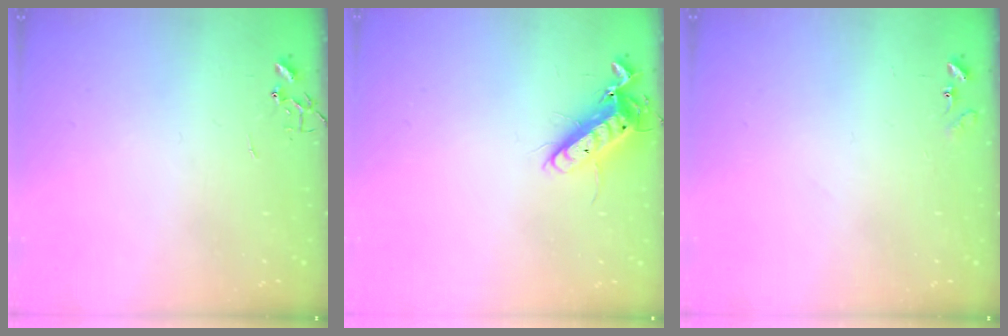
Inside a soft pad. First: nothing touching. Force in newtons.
{"total": 12.5, "press": 12.4, "slide": 1.6}
{"total": 7.7, "press": 7.6, "slide": 0.6}